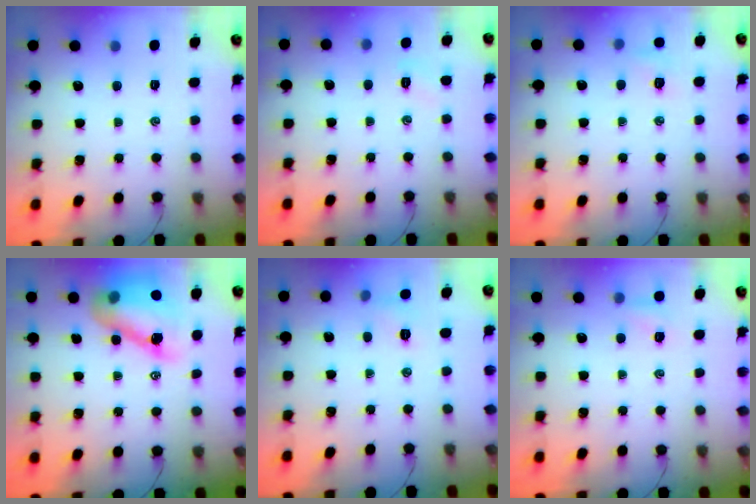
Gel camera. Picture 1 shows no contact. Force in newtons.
{"total": 3.1, "press": 3.0, "slide": 0.8}
{"total": 5.9, "press": 5.8, "slide": 1.1}
{"total": 14.2, "press": 13.5, "slide": 4.3}
{"total": 5.5, "press": 5.3, "slide": 1.7}
{"total": 3.2, "press": 3.0, "slide": 1.1}